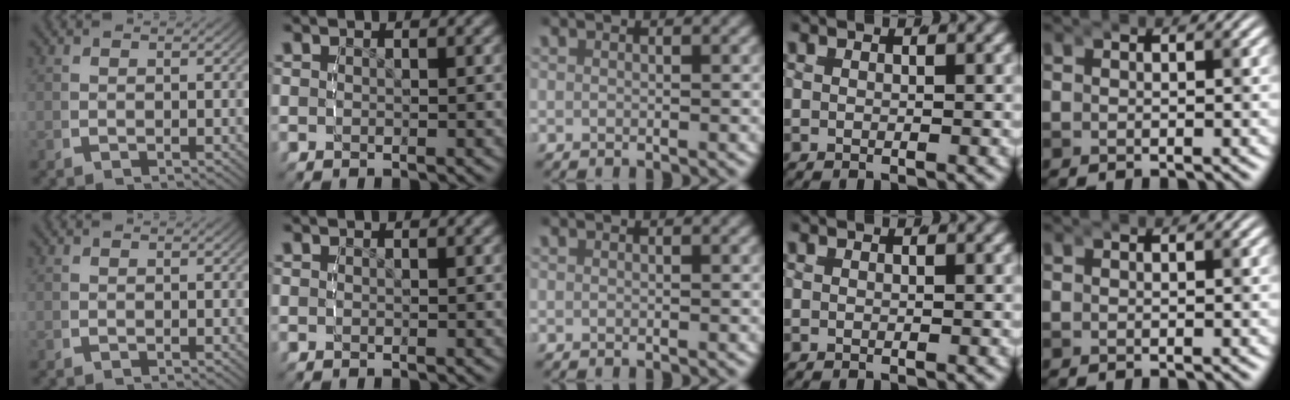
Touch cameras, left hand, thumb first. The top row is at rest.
{}